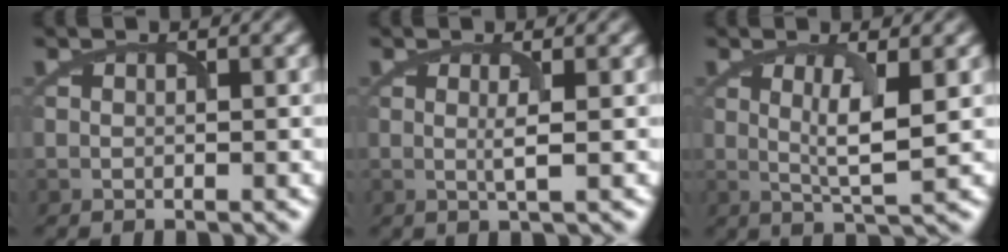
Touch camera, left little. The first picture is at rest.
{"total": 1.3, "force": [0.0, 0.1, 1.3], "torque": [-0.024, -0.003, 0.001]}
{"total": 3.7, "force": [0.3, 0.8, 3.6], "torque": [-0.065, -0.001, 0.011]}